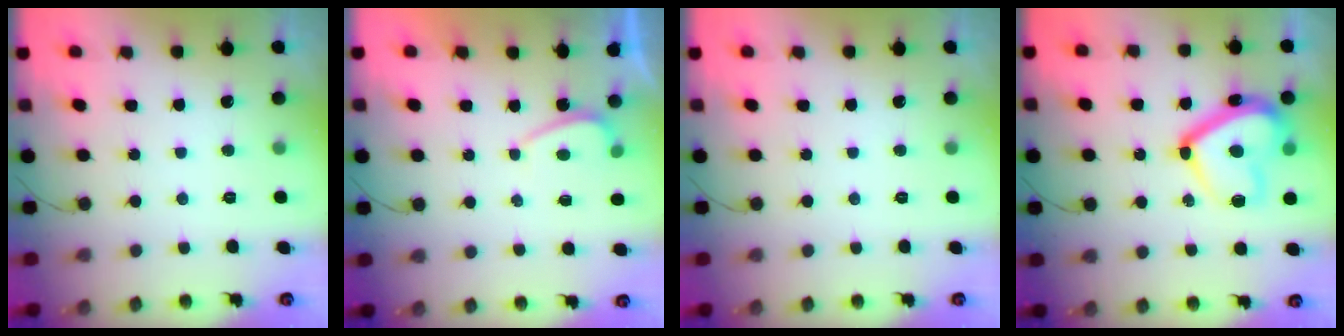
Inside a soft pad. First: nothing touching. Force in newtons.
{"total": 0.0}
{"total": 0.0}
{"total": 17.8, "press": 17.7, "slide": 1.9}